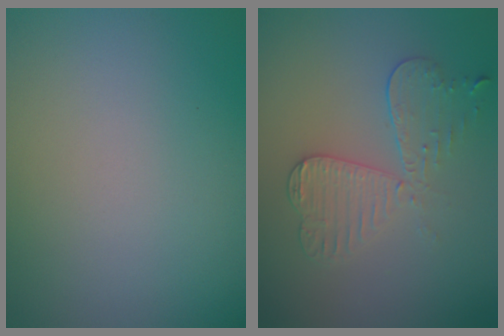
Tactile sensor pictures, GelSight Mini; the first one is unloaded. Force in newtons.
{"total": 3.7, "press": 3.3, "slide": 1.8}